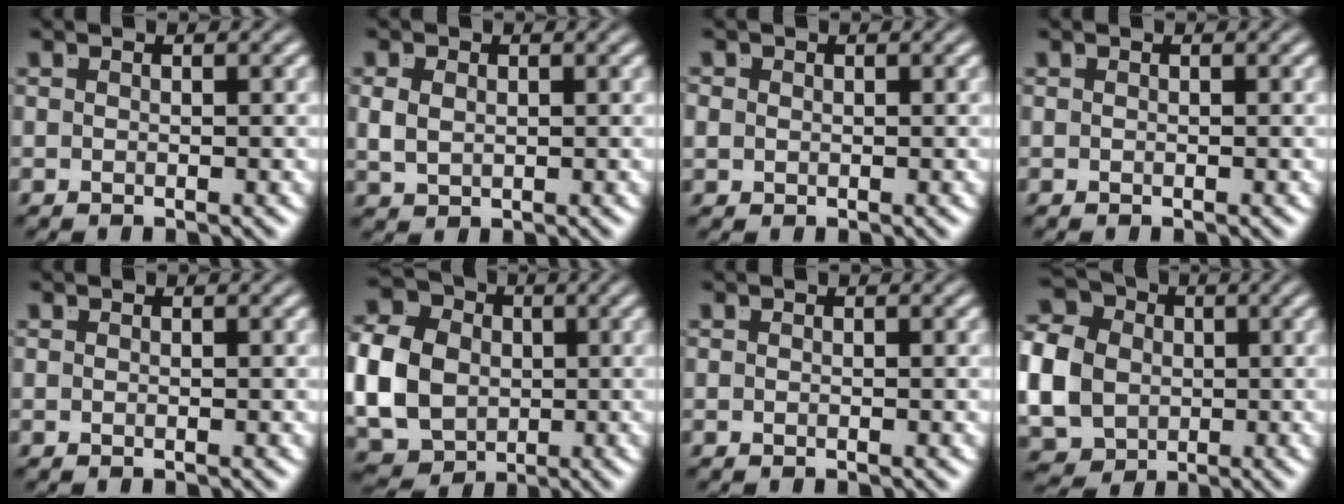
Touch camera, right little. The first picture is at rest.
{"total": 1.9, "force": [0.3, 1.4, 1.2], "torque": [-0.027, -0.009, 0.018]}
{"total": 1.1, "force": [0.1, 1.0, 0.4], "torque": [-0.017, -0.011, 0.008]}
{"total": 0.0}
{"total": 0.0}
{"total": 12.4, "force": [-0.8, 11.1, 5.5], "torque": [-0.133, -0.047, -0.005]}
{"total": 0.0}
{"total": 10.7, "force": [-0.3, 9.4, 5.1], "torque": [-0.118, -0.039, 0.003]}